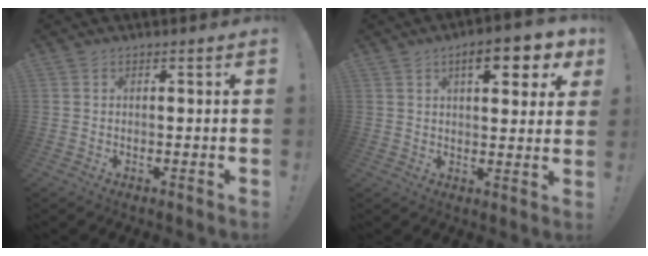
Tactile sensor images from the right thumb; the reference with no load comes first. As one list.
[{"total": 10.1, "force": [4.6, 3.5, 8.3], "torque": [-0.107, -0.016, 0.070]}]